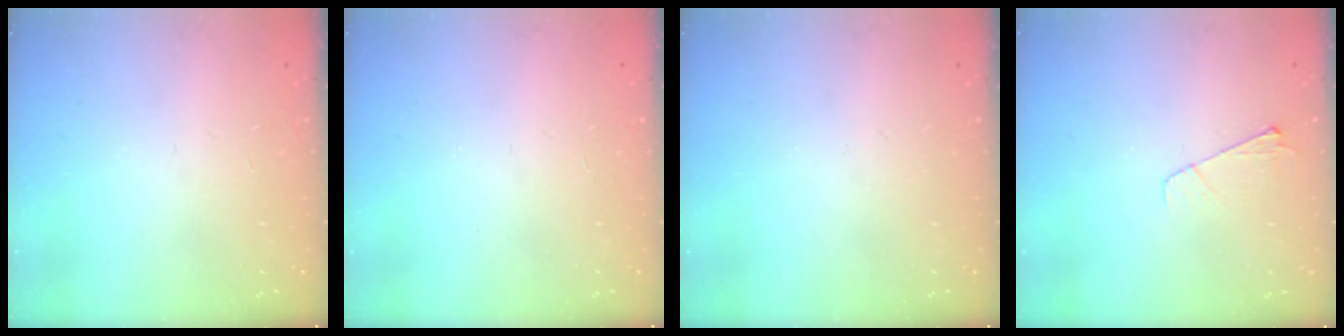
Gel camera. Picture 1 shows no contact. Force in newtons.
{"total": 0.0}
{"total": 0.0}
{"total": 3.9, "press": 3.9, "slide": 0.5}